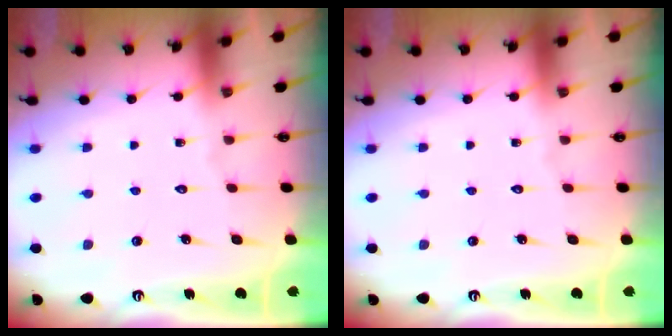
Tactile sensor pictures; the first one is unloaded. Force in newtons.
{"total": 0.0}